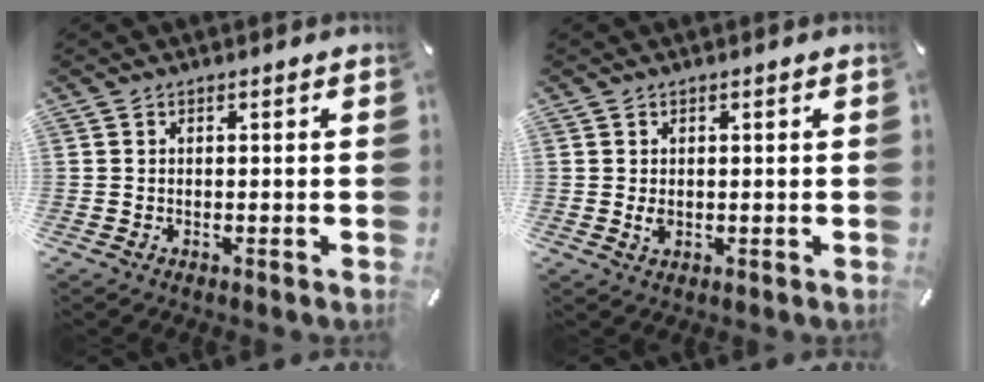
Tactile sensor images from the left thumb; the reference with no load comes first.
{"total": 1.7, "force": [0.1, 1.1, 1.2], "torque": [-0.025, 0.002, 0.002]}